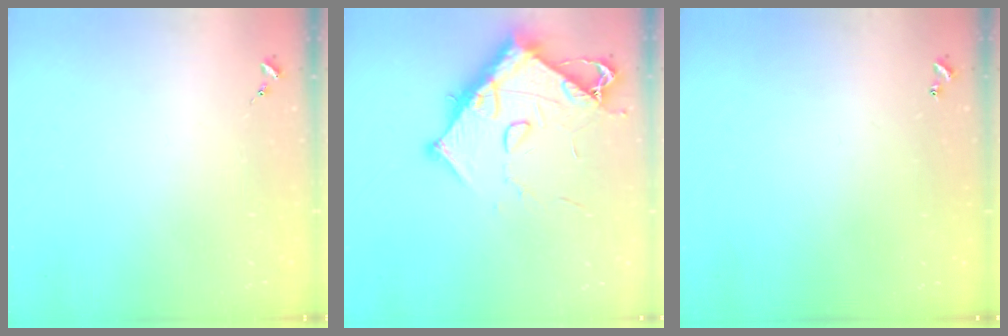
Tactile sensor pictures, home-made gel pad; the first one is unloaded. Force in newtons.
{"total": 13.1, "press": 13.1, "slide": 1.4}
{"total": 0.9, "press": 0.9, "slide": 0.2}